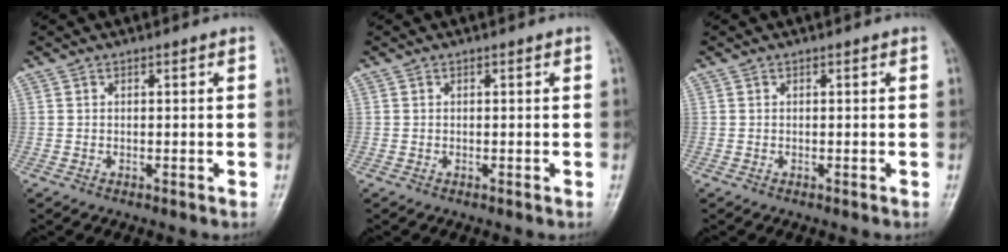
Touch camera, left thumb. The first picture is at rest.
{"total": 0.0}
{"total": 0.0}